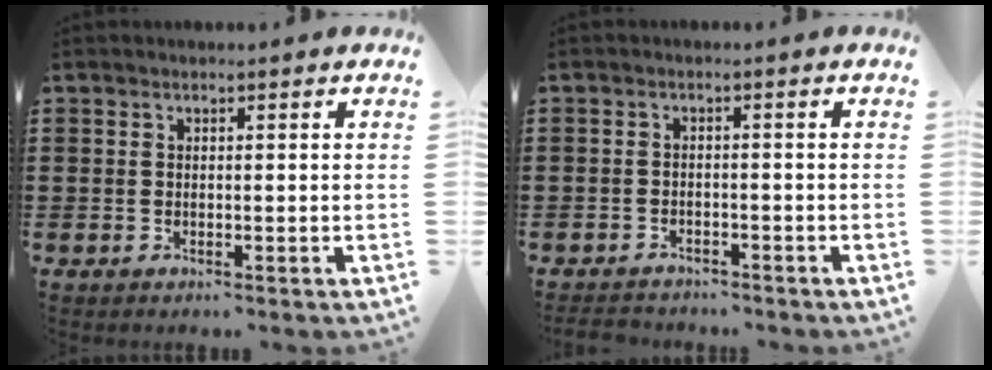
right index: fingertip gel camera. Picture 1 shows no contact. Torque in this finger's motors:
{"motor_torque": [1.59, 0.55, 0.06, 0.01]}